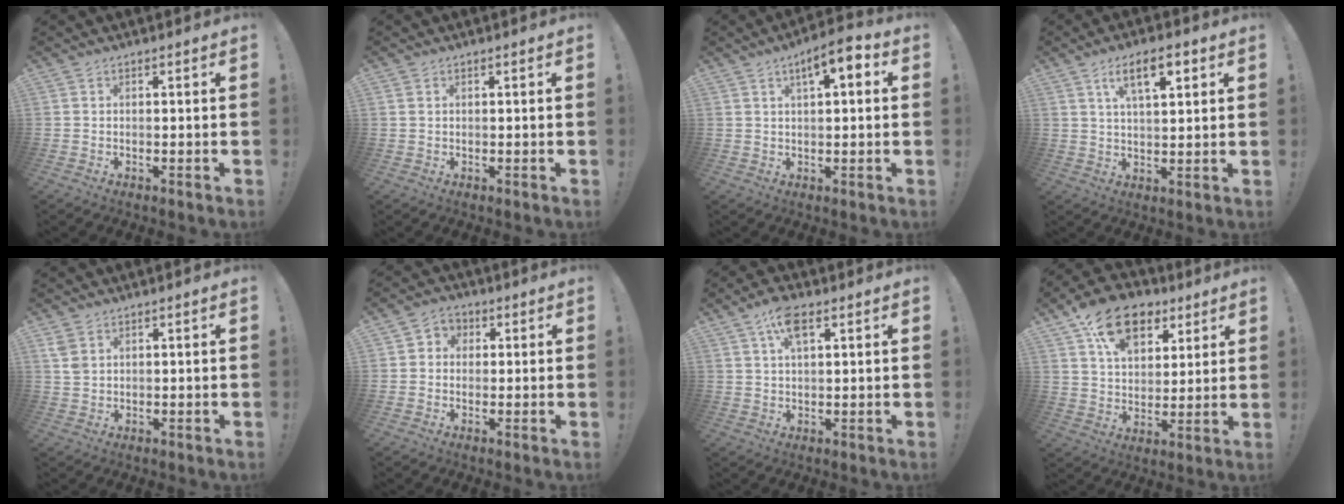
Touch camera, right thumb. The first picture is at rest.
{"total": 0.8, "force": [0.5, 0.6, 0.3], "torque": [-0.009, 0.003, 0.010]}
{"total": 6.7, "force": [2.9, 2.1, 5.7], "torque": [-0.078, -0.015, 0.044]}
{"total": 9.5, "force": [4.5, 3.5, 7.6], "torque": [-0.111, -0.012, 0.074]}
{"total": 3.4, "force": [1.9, 2.1, 1.8], "torque": [-0.032, -0.004, 0.038]}
{"total": 3.9, "force": [-0.2, 3.7, 1.2], "torque": [-0.012, 0.005, -0.003]}
{"total": 7.6, "force": [3.8, 3.7, 5.4], "torque": [-0.088, -0.006, 0.067]}
{"total": 16.0, "force": [9.5, 10.3, 7.9], "torque": [-0.113, -0.054, 0.172]}